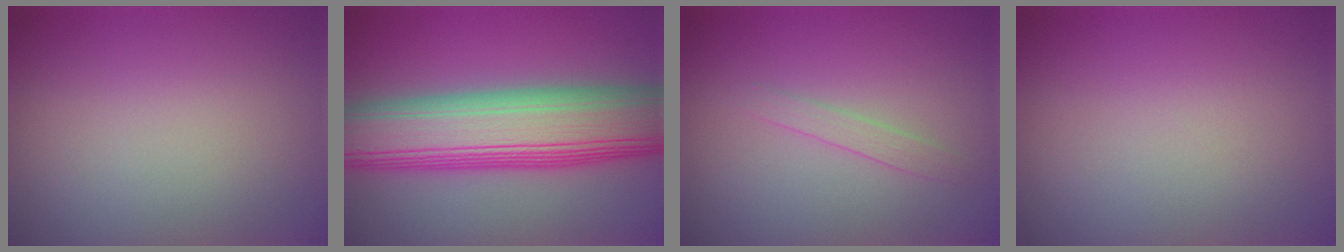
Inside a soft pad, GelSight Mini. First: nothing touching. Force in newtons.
{"total": 11.8, "press": 11.7, "slide": 0.5}
{"total": 1.1, "press": 1.1, "slide": 0.1}
{"total": 0.0}